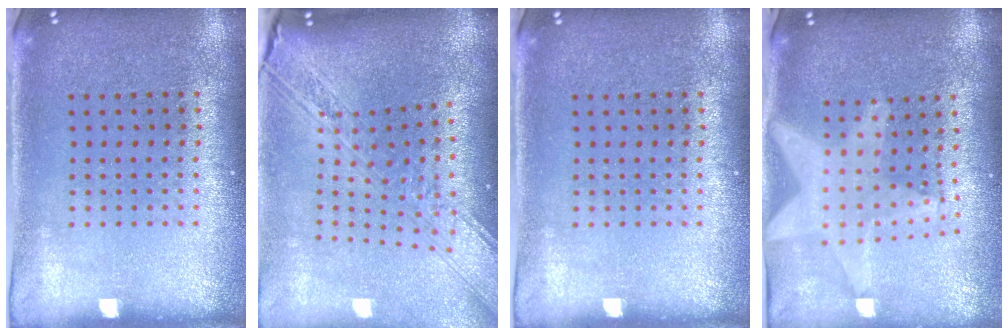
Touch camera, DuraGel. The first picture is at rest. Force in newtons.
{"total": 3.4, "press": 2.5, "slide": 2.3}
{"total": 0.0}
{"total": 2.2, "press": 1.8, "slide": 1.2}